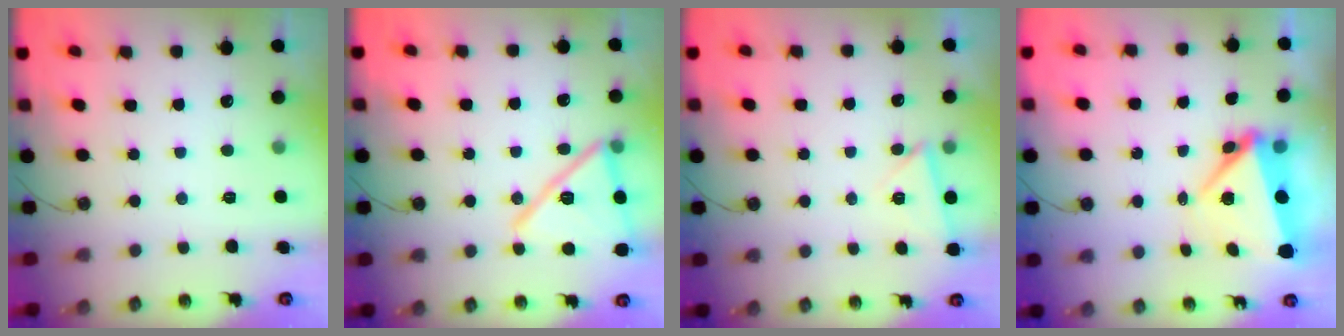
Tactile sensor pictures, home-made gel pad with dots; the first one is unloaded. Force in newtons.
{"total": 18.8, "press": 15.6, "slide": 10.5}
{"total": 3.9, "press": 3.8, "slide": 0.7}
{"total": 6.3, "press": 6.2, "slide": 1.1}